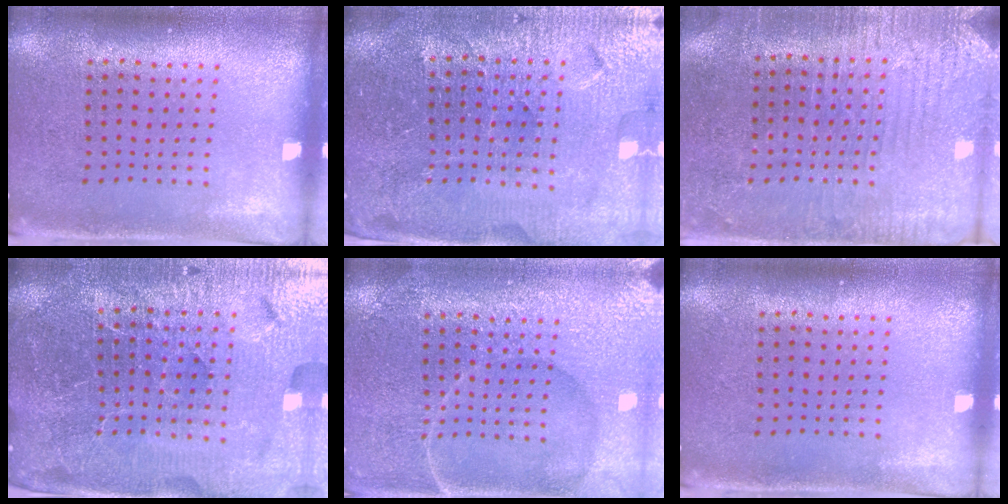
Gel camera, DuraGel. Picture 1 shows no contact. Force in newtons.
{"total": 5.1, "press": 4.7, "slide": 1.9}
{"total": 3.0, "press": 2.9, "slide": 0.7}
{"total": 6.1, "press": 5.4, "slide": 2.9}
{"total": 6.2, "press": 6.1, "slide": 0.8}
{"total": 0.0}